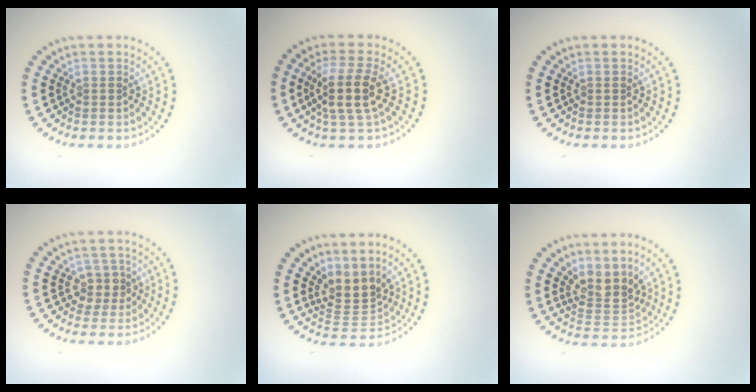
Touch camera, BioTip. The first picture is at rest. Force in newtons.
{"total": 3.8, "press": 3.2, "slide": 2.1}
{"total": 0.0}
{"total": 2.3, "press": 2.1, "slide": 0.9}
{"total": 3.2, "press": 2.4, "slide": 2.1}
{"total": 3.3, "press": 2.5, "slide": 2.1}